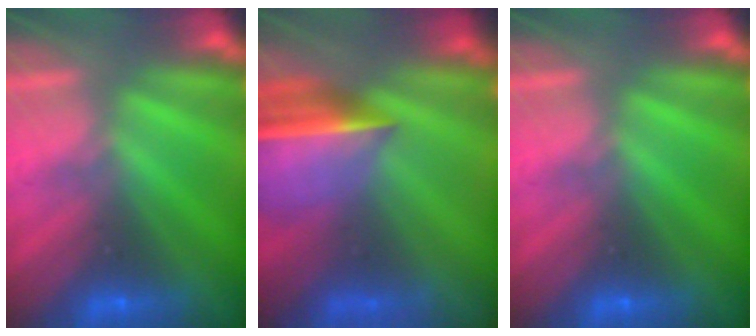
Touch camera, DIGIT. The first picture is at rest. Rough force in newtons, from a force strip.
{"total": 7.6}
{"total": 0.0}